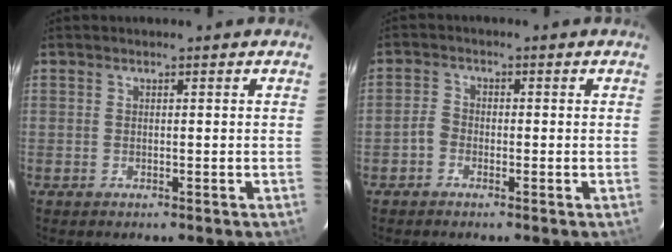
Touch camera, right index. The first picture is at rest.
{"total": 2.4, "force": [-1.4, 1.8, 0.8], "torque": [-0.014, 0.009, -0.028]}